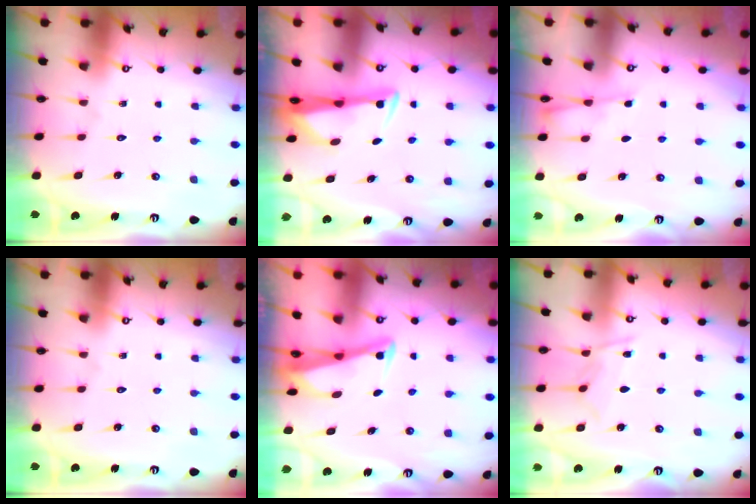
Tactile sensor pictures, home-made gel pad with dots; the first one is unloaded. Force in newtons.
{"total": 3.1, "press": 2.9, "slide": 0.9}
{"total": 2.3, "press": 2.3, "slide": 0.3}
{"total": 0.0}
{"total": 2.8, "press": 2.8, "slide": 0.3}
{"total": 6.3, "press": 6.2, "slide": 0.8}